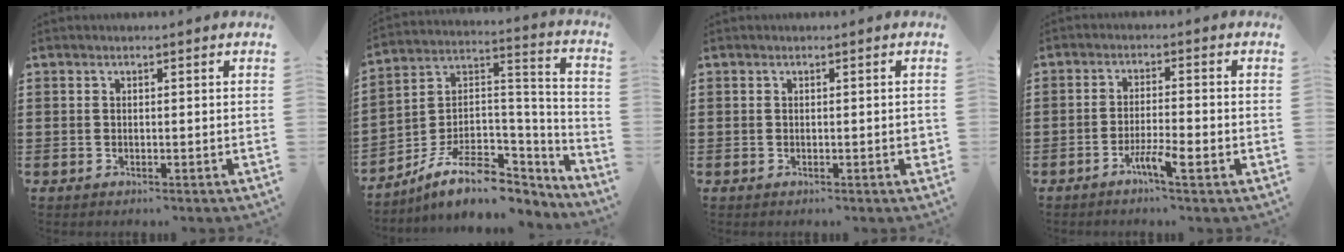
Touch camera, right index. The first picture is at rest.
{"total": 10.8, "force": [-6.8, 5.6, 6.2], "torque": [-0.126, 0.011, -0.123]}
{"total": 0.9, "force": [-0.1, 0.1, 0.9], "torque": [-0.017, -0.002, -0.001]}
{"total": 4.4, "force": [-2.7, 0.4, 3.5], "torque": [-0.072, -0.006, -0.052]}